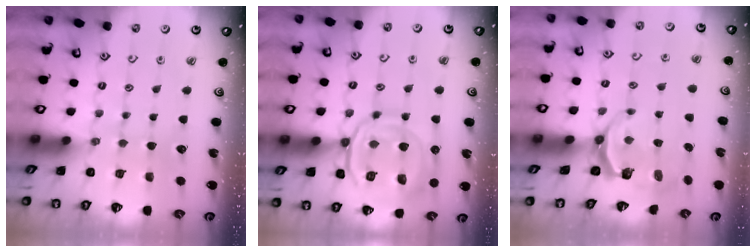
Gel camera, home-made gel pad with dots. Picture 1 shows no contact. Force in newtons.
{"total": 16.7, "press": 16.6, "slide": 1.7}
{"total": 5.6, "press": 4.5, "slide": 3.3}